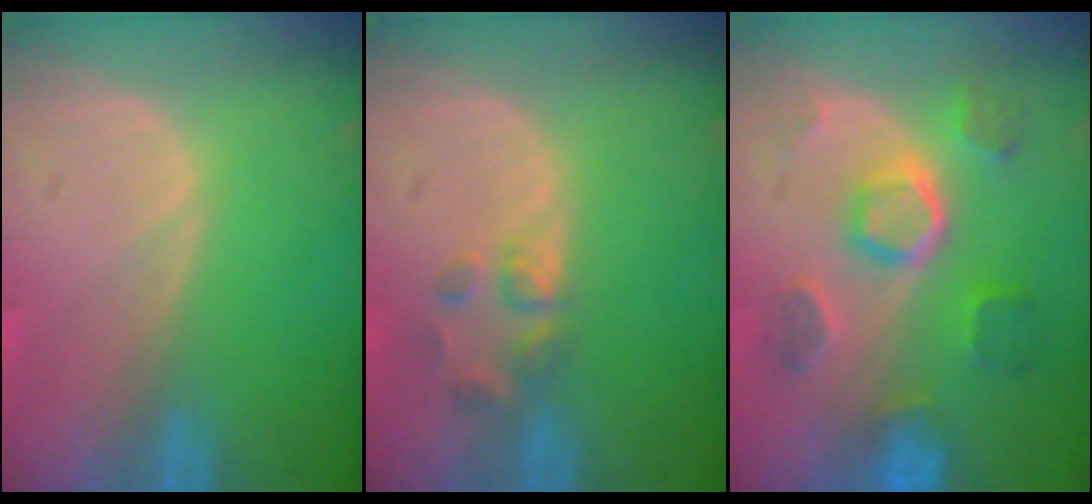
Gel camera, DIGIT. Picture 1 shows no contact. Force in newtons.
{"total": 2.6, "press": 2.4, "slide": 0.9}
{"total": 8.6, "press": 7.7, "slide": 3.8}